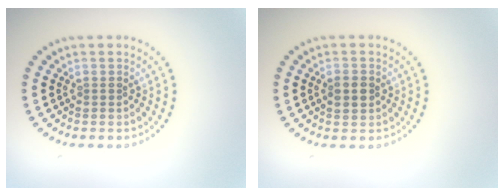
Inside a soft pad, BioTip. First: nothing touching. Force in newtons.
{"total": 2.2, "press": 2.2, "slide": 0.1}